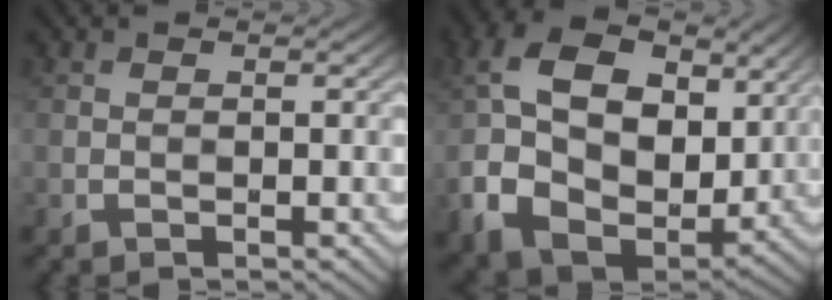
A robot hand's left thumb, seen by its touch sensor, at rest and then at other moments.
{"total": 14.9, "force": [2.2, 10.3, 10.6], "torque": [-0.227, 0.008, 0.034]}